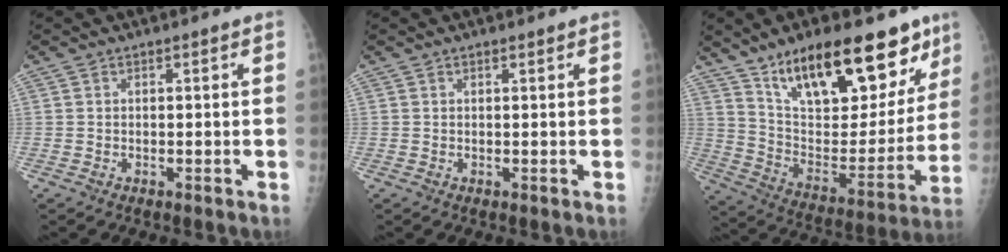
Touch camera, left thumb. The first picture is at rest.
{"total": 0.5, "force": [0.4, 0.1, 0.3], "torque": [-0.006, -0.002, 0.006]}
{"total": 25.3, "force": [16.1, 10.5, 16.4], "torque": [-0.202, -0.051, 0.265]}